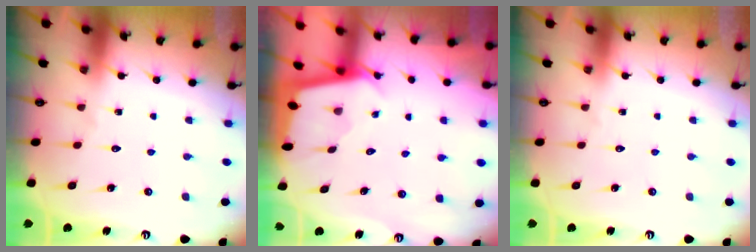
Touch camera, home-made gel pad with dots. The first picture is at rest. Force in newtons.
{"total": 2.0, "press": 2.0, "slide": 0.2}
{"total": 0.0}